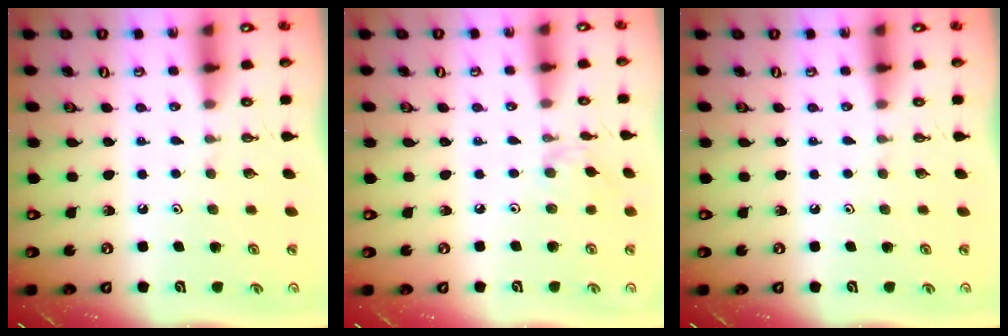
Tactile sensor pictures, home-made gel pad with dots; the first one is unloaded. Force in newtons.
{"total": 1.7, "press": 1.7, "slide": 0.4}
{"total": 0.0}